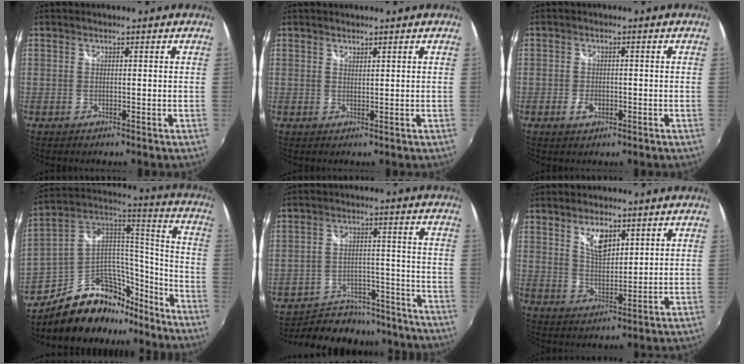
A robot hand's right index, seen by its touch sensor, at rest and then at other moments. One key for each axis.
{"total": 1.0, "fx": 0.9, "fy": 0.1, "fz": 0.3, "tx": -0.004, "ty": -0.001, "tz": 0.016}
{"total": 2.6, "fx": -1.1, "fy": 1.6, "fz": 1.6, "tx": -0.032, "ty": -0.002, "tz": -0.021}
{"total": 21.3, "fx": -14.5, "fy": 12.2, "fz": 9.6, "tx": -0.181, "ty": 0.070, "tz": -0.219}
{"total": 20.3, "fx": -18.0, "fy": 7.8, "fz": 5.5, "tx": -0.119, "ty": 0.032, "tz": -0.230}
{"total": 6.2, "fx": 3.4, "fy": 3.0, "fz": 4.2, "tx": -0.069, "ty": 0.001, "tz": 0.062}